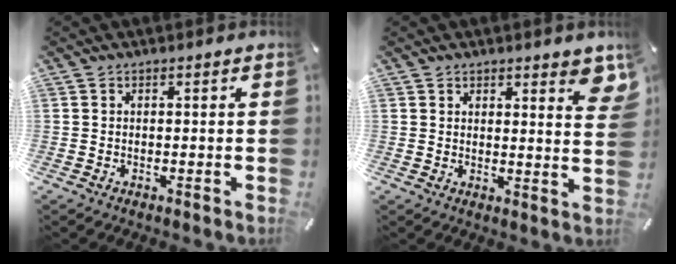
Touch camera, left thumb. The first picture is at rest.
{"total": 4.7, "force": [3.5, 1.9, 2.6], "torque": [-0.020, -0.022, 0.055]}